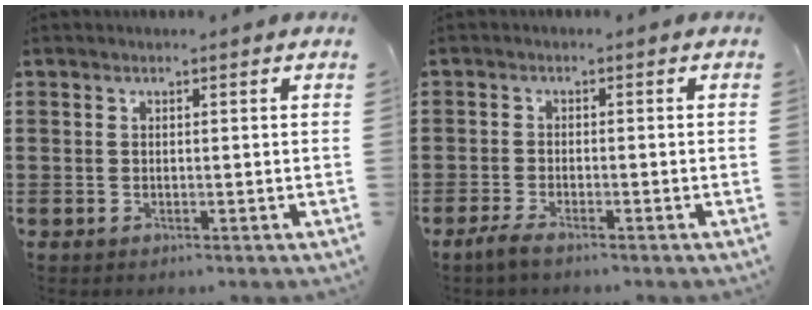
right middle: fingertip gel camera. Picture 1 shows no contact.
{"total": 1.9, "force": [-1.4, 0.2, 1.3], "torque": [-0.029, -0.001, -0.030]}